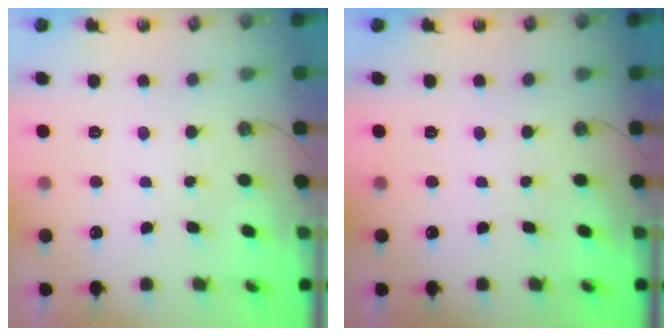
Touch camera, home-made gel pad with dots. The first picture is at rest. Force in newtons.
{"total": 0.0}